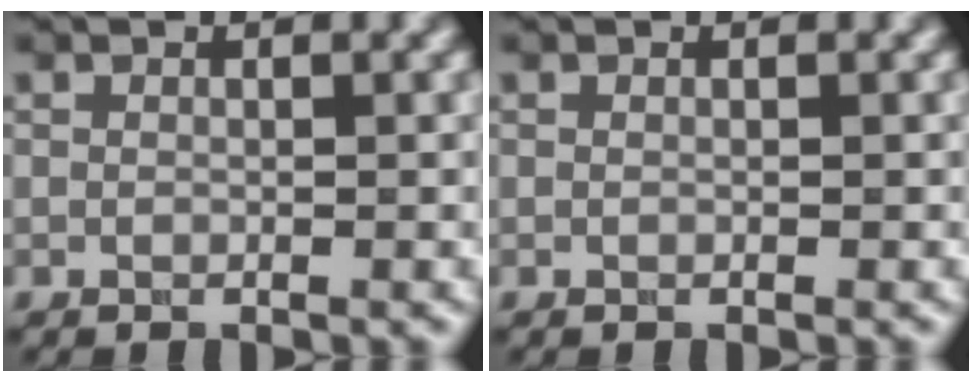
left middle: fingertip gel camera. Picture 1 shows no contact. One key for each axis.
{"total": 0.0}